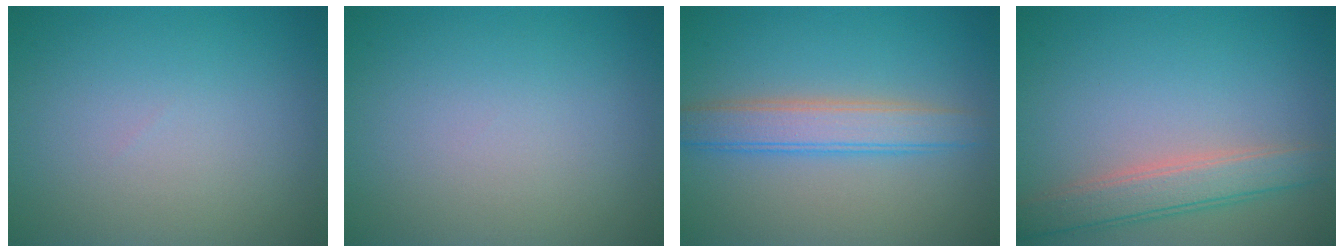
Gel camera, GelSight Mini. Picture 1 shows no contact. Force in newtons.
{"total": 0.0}
{"total": 3.9, "press": 3.9, "slide": 0.2}
{"total": 3.6, "press": 3.6, "slide": 0.2}